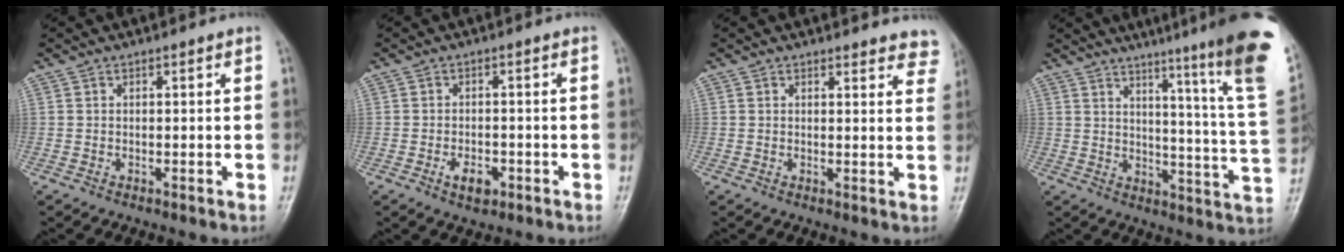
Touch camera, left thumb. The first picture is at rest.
{"total": 3.6, "force": [-1.6, 2.1, 2.4], "torque": [-0.035, 0.007, -0.023]}
{"total": 7.2, "force": [6.8, 2.1, 1.3], "torque": [0.029, -0.031, 0.051]}
{"total": 23.6, "force": [15.8, 0.2, 17.6], "torque": [-0.221, -0.107, 0.200]}